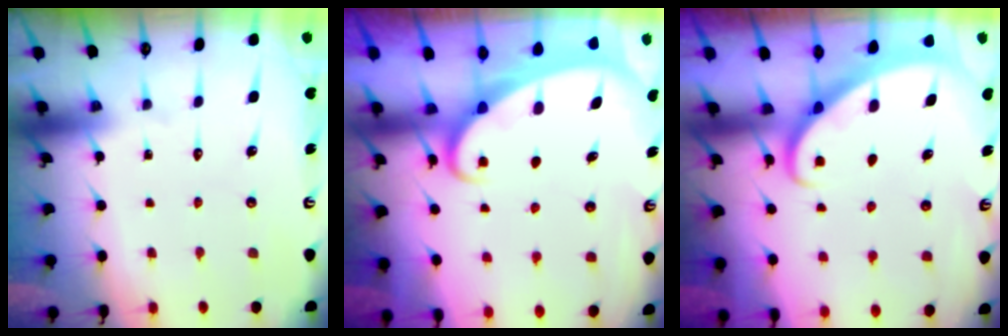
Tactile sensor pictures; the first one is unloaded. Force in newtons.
{"total": 2.6, "press": 2.6, "slide": 0.4}
{"total": 2.8, "press": 2.8, "slide": 0.2}